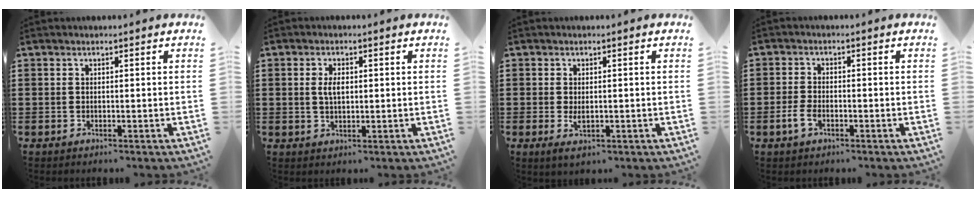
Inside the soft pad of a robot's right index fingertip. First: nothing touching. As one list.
[{"total": 3.0, "force": [0.4, 1.4, 2.6], "torque": [-0.053, 0.006, 0.005]}, {"total": 1.9, "force": [-0.3, 0.7, 1.8], "torque": [-0.035, -0.003, -0.004]}, {"total": 2.8, "force": [-1.3, 1.4, 2.1], "torque": [-0.051, -0.003, -0.028]}]